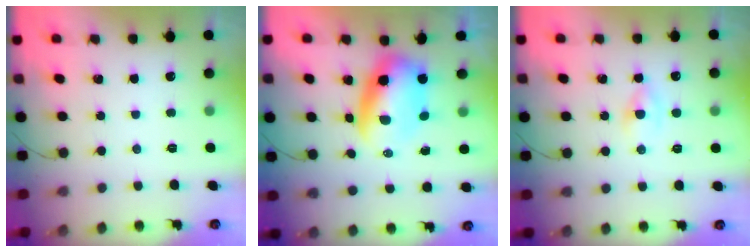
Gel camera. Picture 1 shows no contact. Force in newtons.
{"total": 7.3, "press": 7.1, "slide": 1.9}
{"total": 1.4, "press": 1.1, "slide": 0.9}